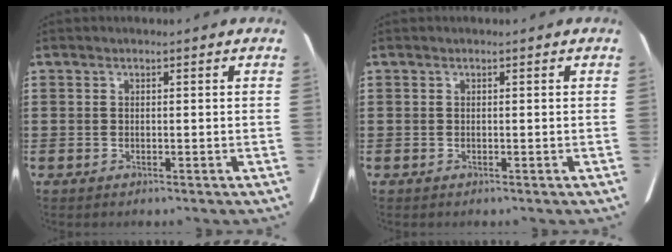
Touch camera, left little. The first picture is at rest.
{"total": 0.0}